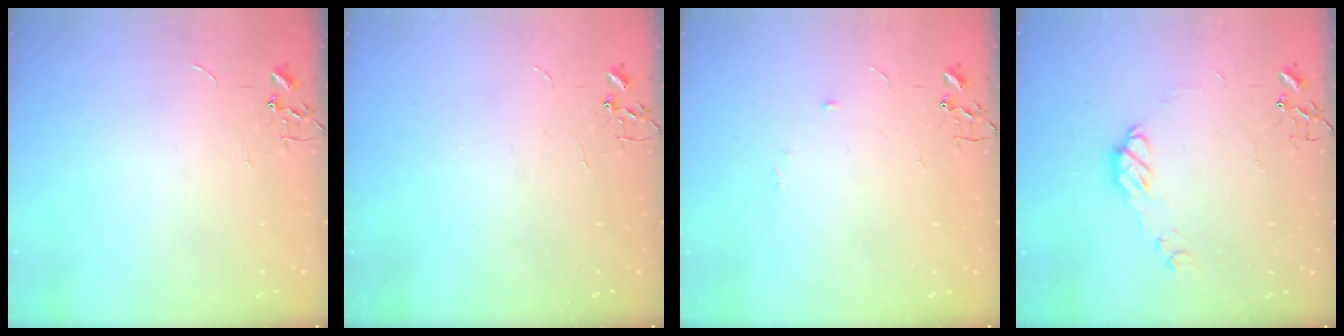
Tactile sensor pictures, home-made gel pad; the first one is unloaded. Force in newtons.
{"total": 0.0}
{"total": 5.3, "press": 5.2, "slide": 0.7}
{"total": 8.1, "press": 8.1, "slide": 0.2}